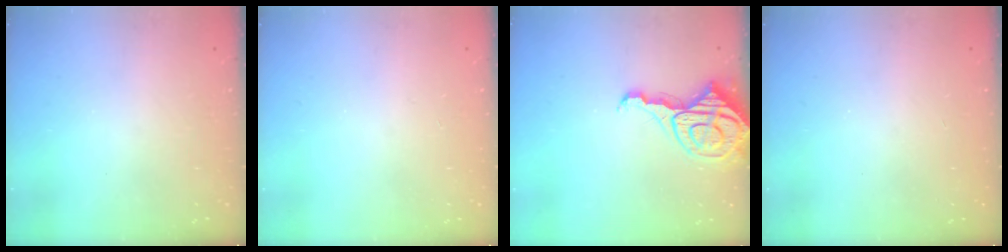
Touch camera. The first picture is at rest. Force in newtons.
{"total": 0.0}
{"total": 12.5, "press": 12.4, "slide": 1.4}
{"total": 0.0}